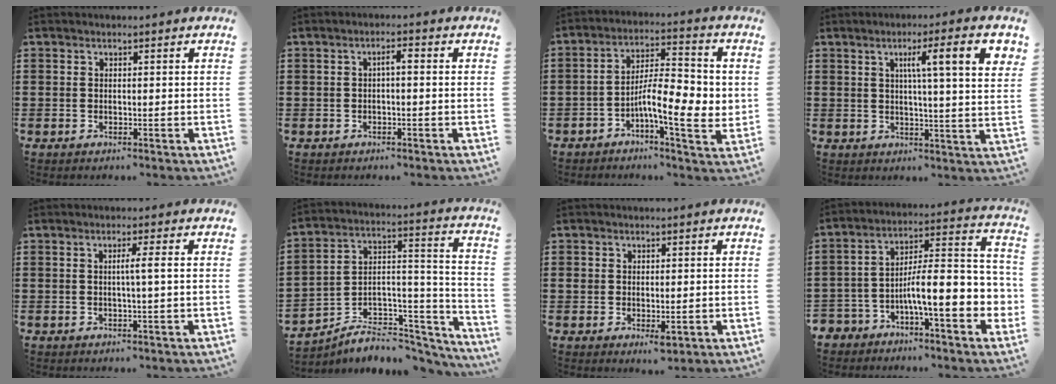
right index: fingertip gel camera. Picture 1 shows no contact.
{"total": 1.9, "force": [-0.2, 0.4, 1.8], "torque": [-0.036, 0.006, -0.007]}
{"total": 9.4, "force": [-1.9, 3.1, 8.7], "torque": [-0.151, -0.007, -0.035]}
{"total": 8.6, "force": [3.3, 0.6, 7.9], "torque": [-0.134, -0.005, 0.046]}
{"total": 2.4, "force": [0.0, -0.4, 2.4], "torque": [-0.043, -0.005, -0.004]}
{"total": 5.5, "force": [-4.0, 3.3, 1.7], "torque": [-0.028, 0.003, -0.072]}
{"total": 2.3, "force": [-0.4, 1.5, 1.6], "torque": [-0.033, 0.002, -0.007]}
{"total": 9.5, "force": [-4.1, 2.3, 8.2], "torque": [-0.139, -0.022, -0.083]}